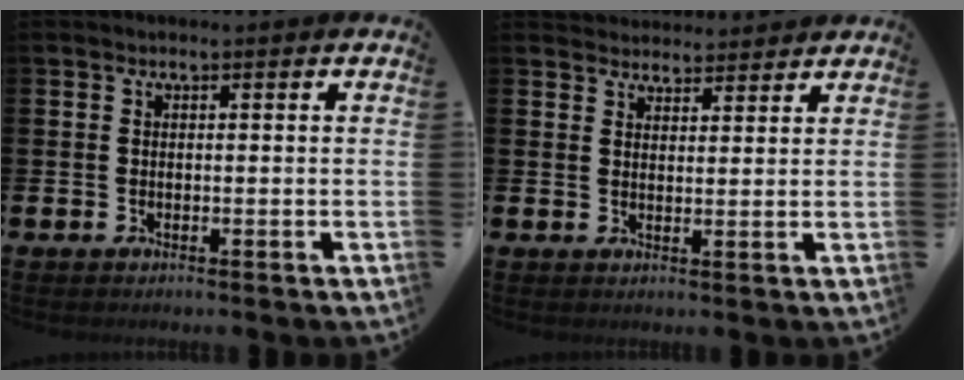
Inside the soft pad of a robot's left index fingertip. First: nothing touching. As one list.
[{"total": 3.5, "force": [3.3, 0.9, -0.4], "torque": [0.004, -0.016, 0.062]}]